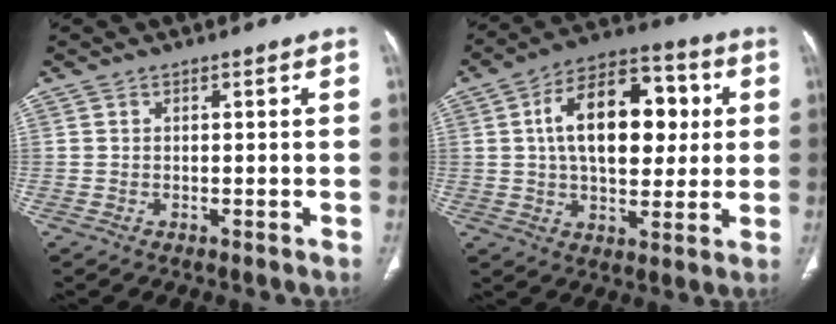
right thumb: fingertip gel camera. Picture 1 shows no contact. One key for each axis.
{"total": 18.9, "fx": 3.3, "fy": 10.9, "fz": 15.1, "tx": -0.206, "ty": 0.016, "tz": 0.049}